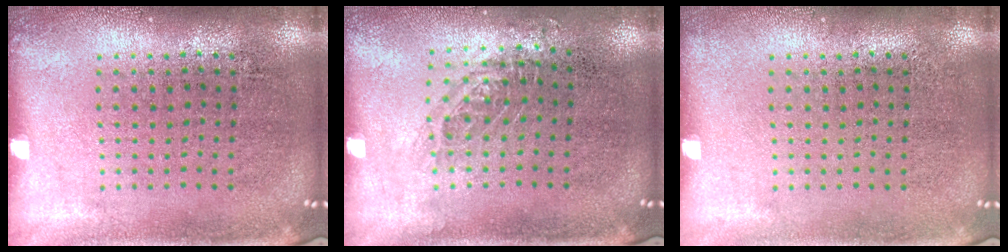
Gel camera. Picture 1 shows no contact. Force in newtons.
{"total": 0.8, "press": 0.8, "slide": 0.2}
{"total": 0.0}